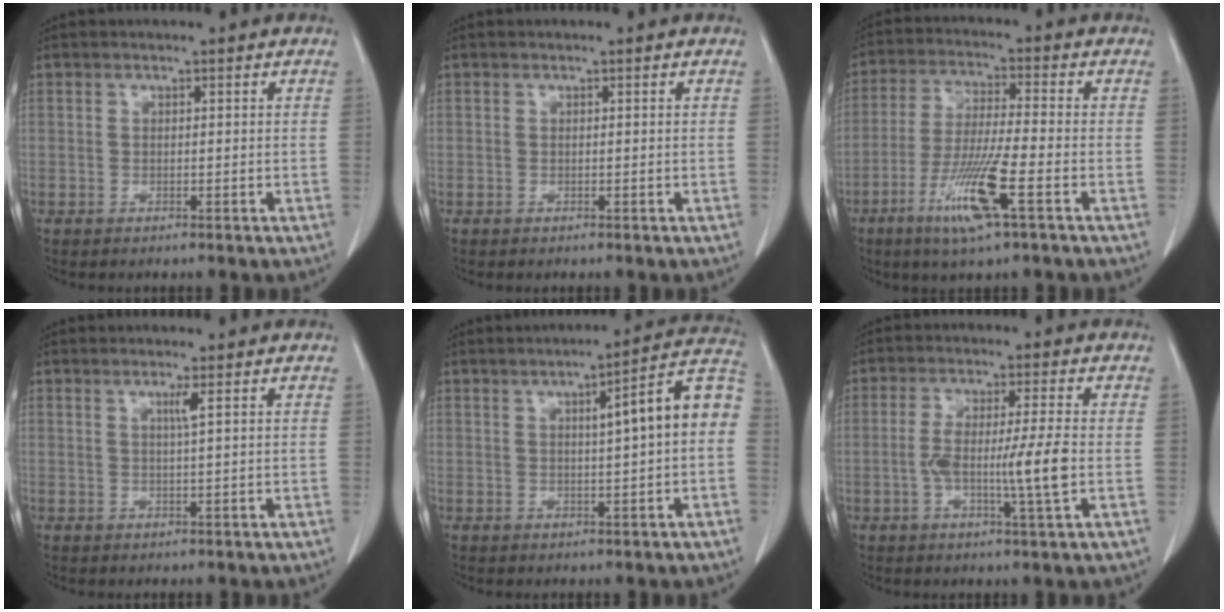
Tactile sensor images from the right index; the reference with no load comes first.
{"total": 0.0}
{"total": 10.8, "force": [-4.9, 0.2, 9.6], "torque": [-0.191, -0.020, -0.096]}
{"total": 1.5, "force": [0.6, -0.5, 1.3], "torque": [-0.027, -0.002, 0.012]}
{"total": 9.9, "force": [0.9, 0.6, 9.8], "torque": [-0.125, 0.028, 0.005]}
{"total": 8.3, "force": [-1.4, -0.3, 8.2], "torque": [-0.150, -0.004, -0.027]}